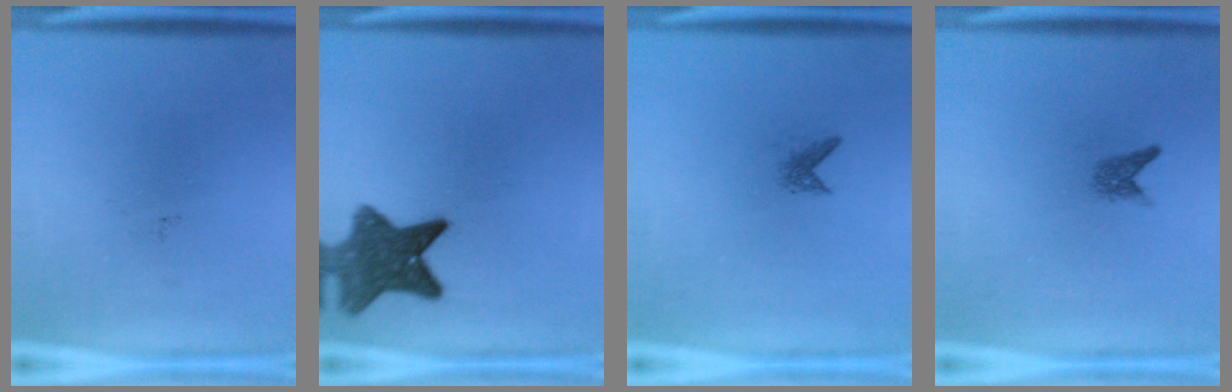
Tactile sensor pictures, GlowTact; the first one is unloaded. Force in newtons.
{"total": 8.9}
{"total": 1.1}
{"total": 1.5}